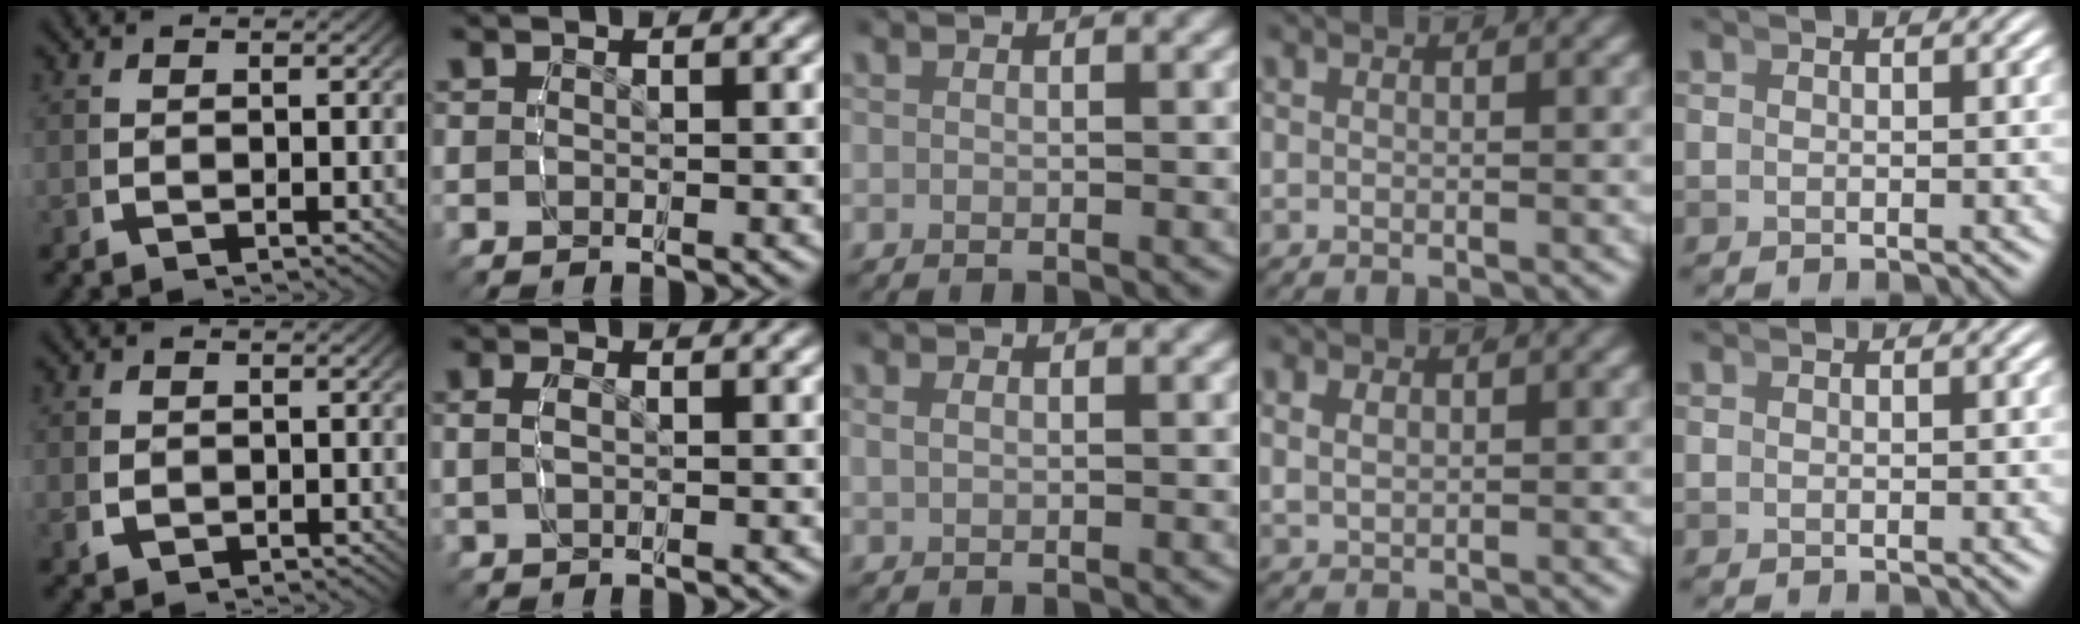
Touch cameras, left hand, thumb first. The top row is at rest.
{"thumb": {"total": 1.8, "force": [0.0, 1.6, 0.9], "torque": [-0.020, -0.008, 0.005]}, "index": {"total": 1.3, "force": [0.3, 0.6, 1.1], "torque": [-0.026, 0.002, 0.005]}, "middle": {"total": 0.6, "force": [0.2, 0.4, 0.4], "torque": [-0.011, 0.002, 0.004]}, "ring": {"total": 1.5, "force": [0.8, 1.0, 0.7], "torque": [-0.024, -0.006, 0.027]}}